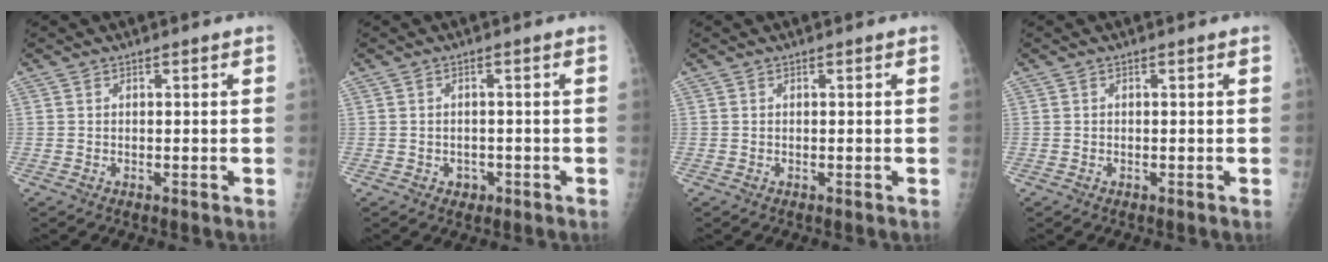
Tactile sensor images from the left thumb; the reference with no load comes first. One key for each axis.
{"total": 2.0, "fx": -0.9, "fy": 1.7, "fz": 0.6, "tx": -0.002, "ty": 0.007, "tz": -0.009}
{"total": 0.0}
{"total": 0.0}